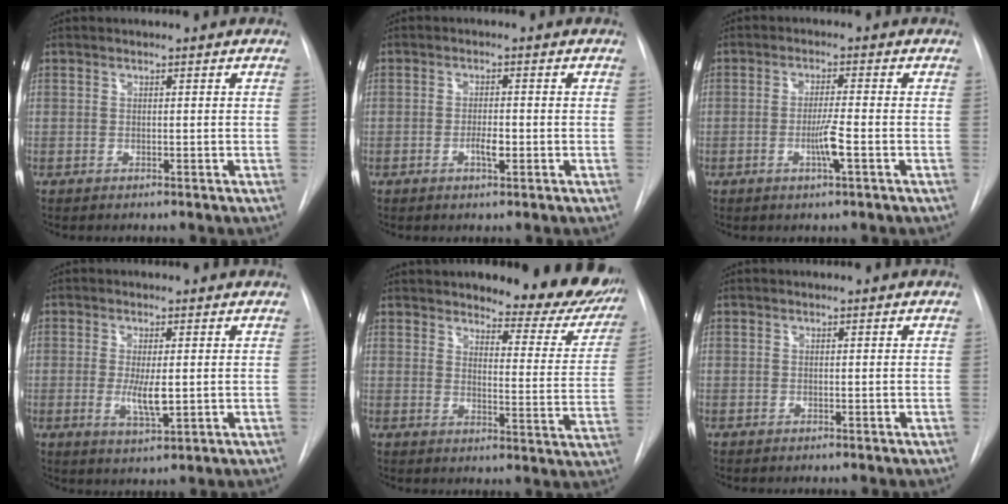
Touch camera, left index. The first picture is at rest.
{"total": 2.3, "force": [-0.8, 0.6, 2.1], "torque": [-0.037, 0.001, -0.013]}
{"total": 3.8, "force": [-1.3, -0.2, 3.6], "torque": [-0.069, -0.006, -0.025]}
{"total": 4.4, "force": [-0.1, 1.1, 4.3], "torque": [-0.080, -0.009, 0.002]}
{"total": 16.4, "force": [14.4, 4.4, 6.4], "torque": [-0.046, -0.047, 0.157]}
{"total": 0.0}